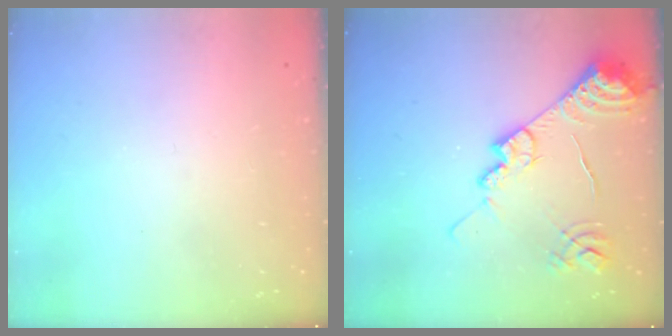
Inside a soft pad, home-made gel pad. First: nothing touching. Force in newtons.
{"total": 15.2, "press": 15.1, "slide": 1.3}